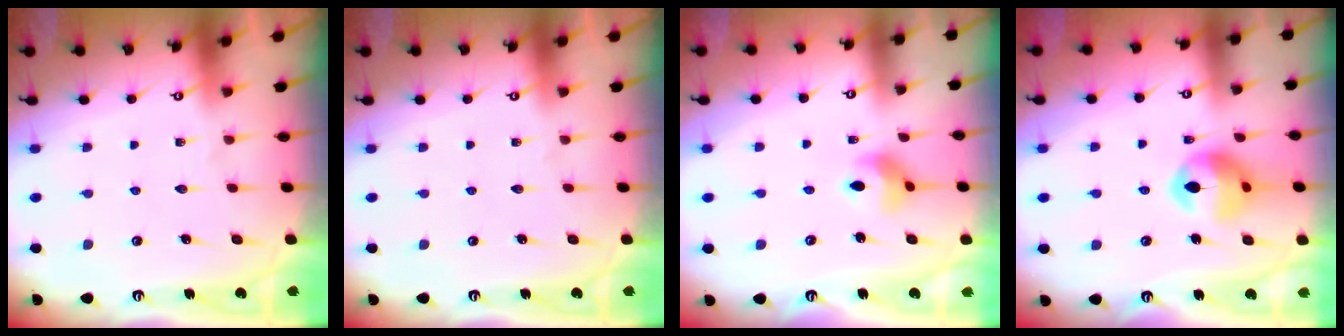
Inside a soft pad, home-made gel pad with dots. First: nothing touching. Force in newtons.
{"total": 0.0}
{"total": 6.4, "press": 6.4, "slide": 0.5}
{"total": 12.7, "press": 12.6, "slide": 1.5}